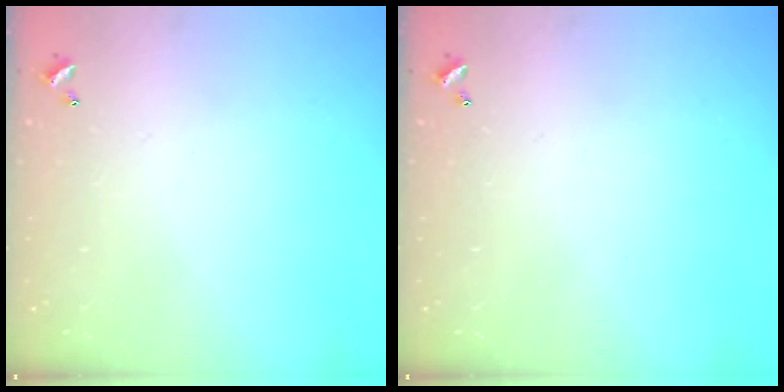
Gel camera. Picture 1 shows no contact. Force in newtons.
{"total": 0.0}